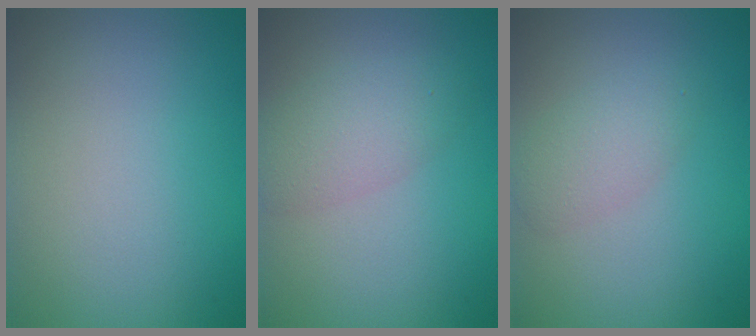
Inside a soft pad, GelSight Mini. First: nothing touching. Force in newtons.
{"total": 2.3, "press": 2.3, "slide": 0.2}
{"total": 2.6, "press": 2.6, "slide": 0.1}